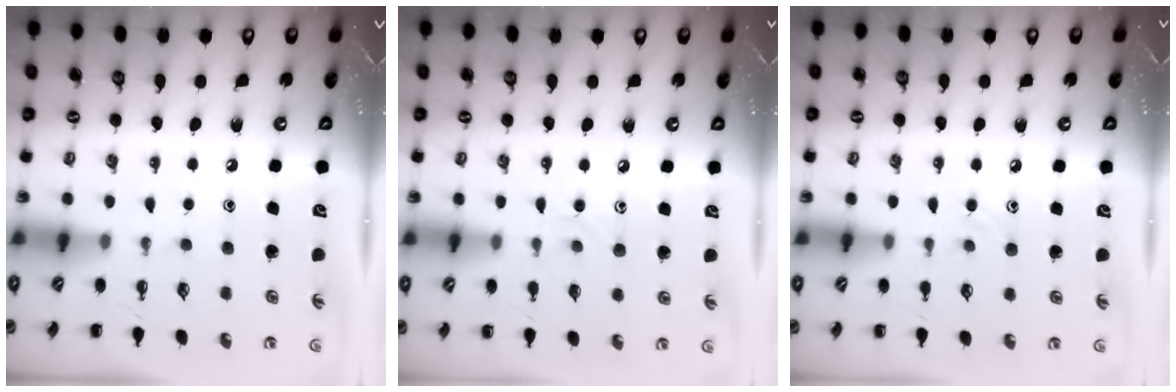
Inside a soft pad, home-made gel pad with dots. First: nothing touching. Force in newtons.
{"total": 4.7, "press": 4.4, "slide": 1.5}
{"total": 7.1, "press": 6.6, "slide": 2.5}